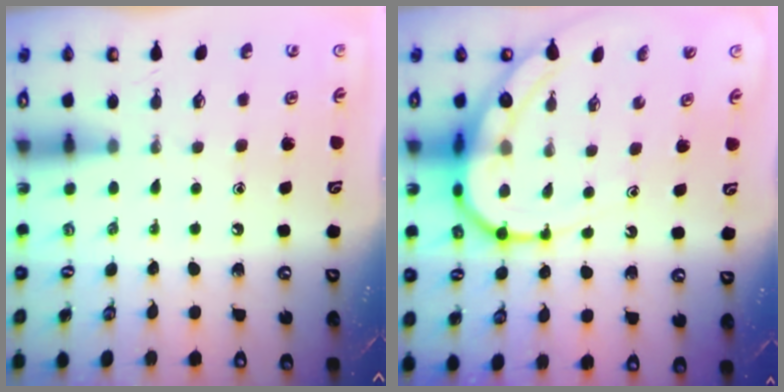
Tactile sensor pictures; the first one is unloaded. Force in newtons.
{"total": 11.9, "press": 11.8, "slide": 1.3}